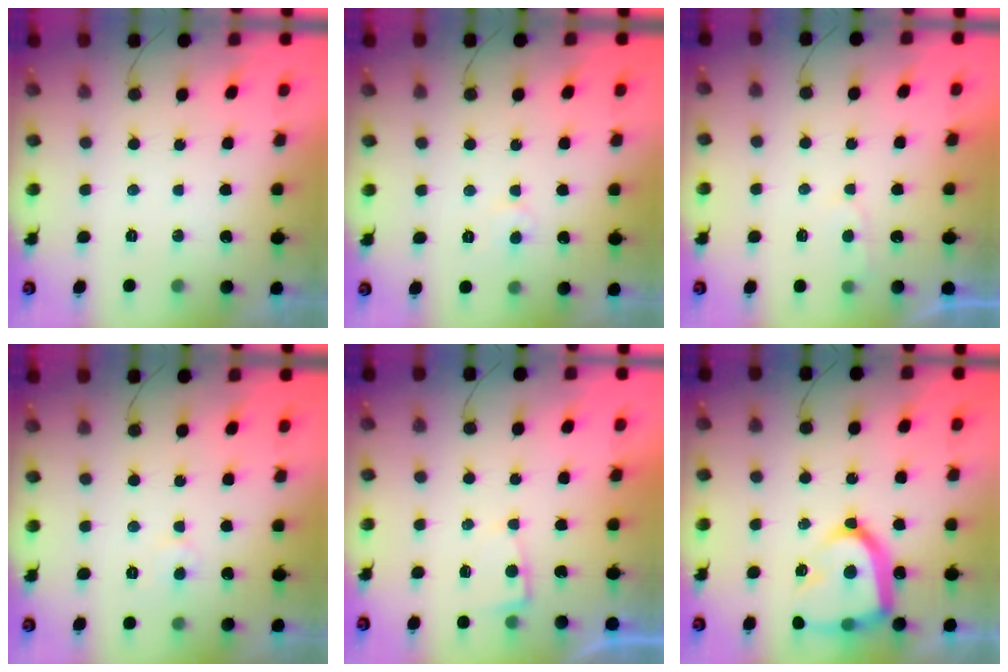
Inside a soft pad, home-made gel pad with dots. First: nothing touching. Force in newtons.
{"total": 3.3, "press": 3.2, "slide": 0.4}
{"total": 2.5, "press": 2.5, "slide": 0.3}
{"total": 3.3, "press": 3.2, "slide": 0.4}
{"total": 2.4, "press": 2.4, "slide": 0.4}
{"total": 19.3, "press": 19.2, "slide": 1.6}